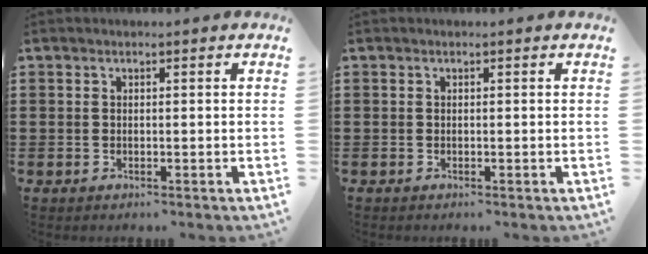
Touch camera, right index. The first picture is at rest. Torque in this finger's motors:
{"motor_torque": [-0.49, 1.00, -0.01, -0.01]}